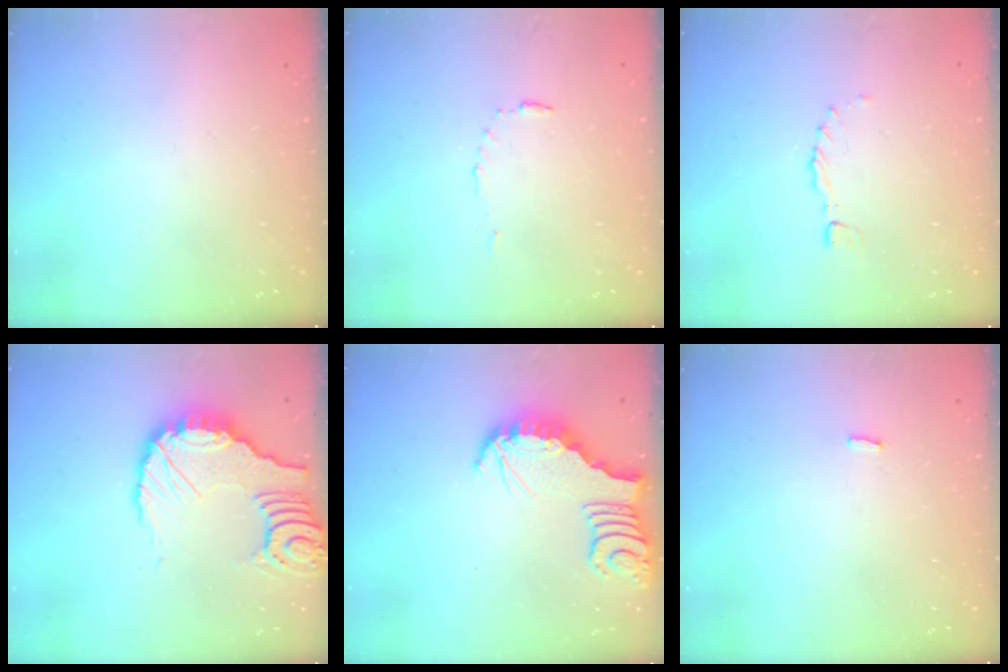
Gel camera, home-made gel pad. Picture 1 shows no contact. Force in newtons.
{"total": 4.2, "press": 4.1, "slide": 0.4}
{"total": 0.0}
{"total": 12.2, "press": 12.2, "slide": 1.3}
{"total": 4.0, "press": 3.9, "slide": 0.8}
{"total": 2.6, "press": 2.6, "slide": 0.1}